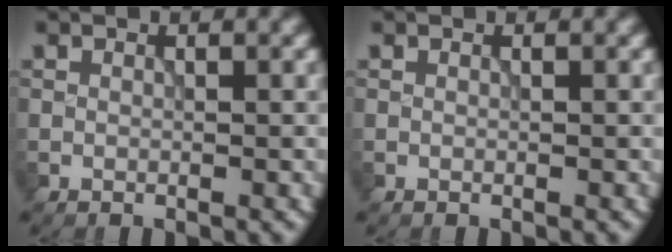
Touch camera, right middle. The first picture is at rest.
{"total": 0.0}